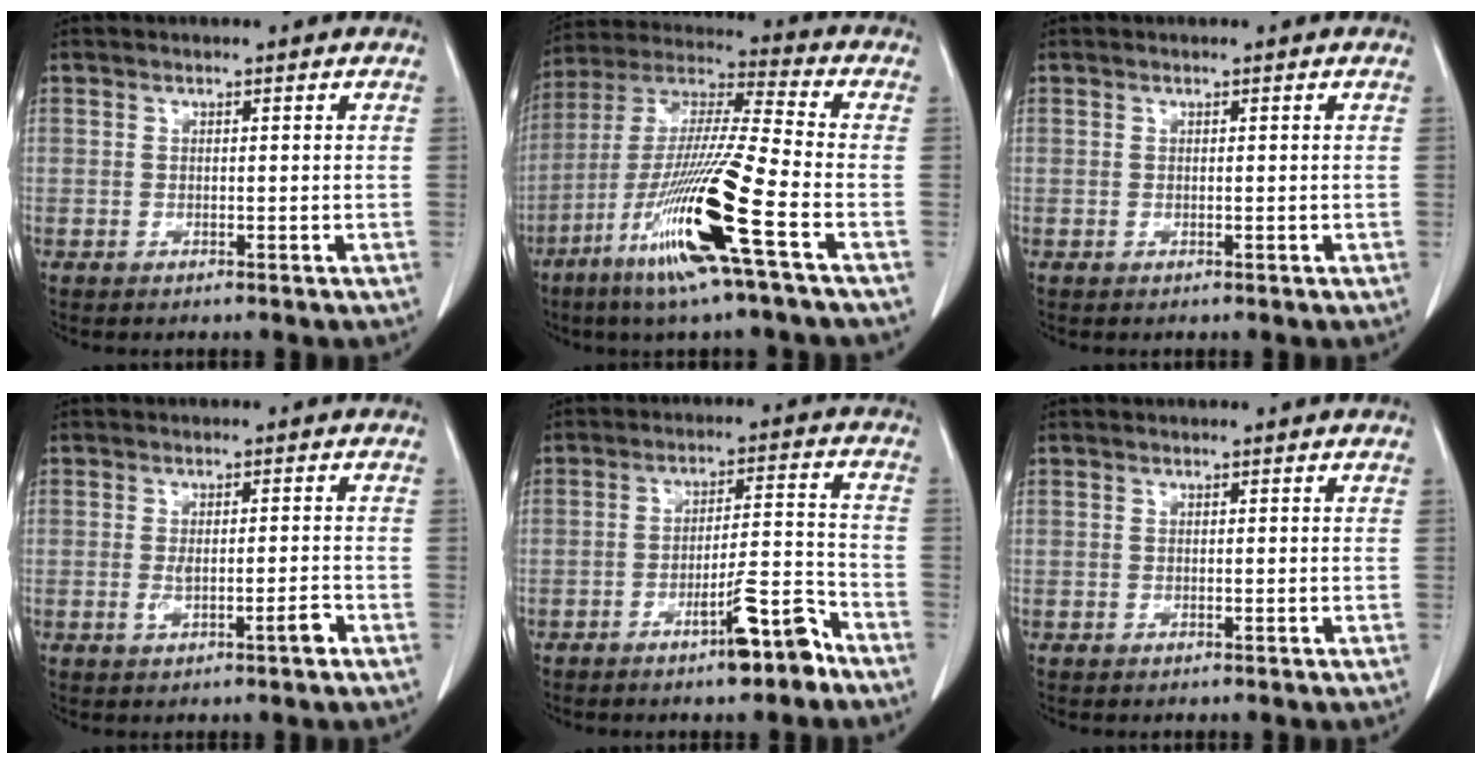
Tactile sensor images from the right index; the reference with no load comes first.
{"total": 17.7, "force": [-7.8, -0.8, 15.9], "torque": [-0.335, -0.032, -0.155]}
{"total": 0.0}
{"total": 3.4, "force": [-1.3, 0.6, 3.1], "torque": [-0.055, 0.001, -0.019]}
{"total": 8.1, "force": [-5.4, 0.9, 6.0], "torque": [-0.090, 0.014, -0.083]}
{"total": 0.0}